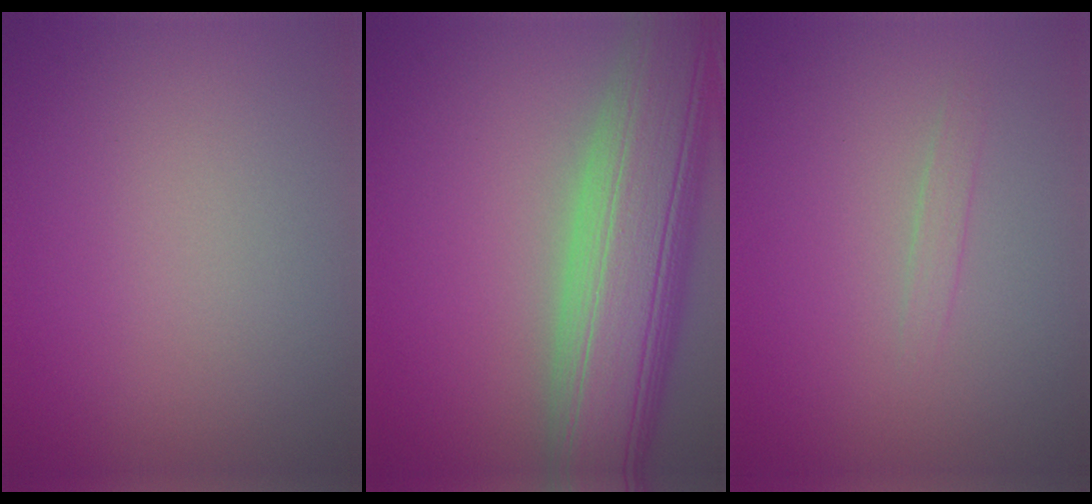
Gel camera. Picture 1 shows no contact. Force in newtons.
{"total": 12.4, "press": 12.4, "slide": 0.8}
{"total": 0.9, "press": 0.9, "slide": 0.0}